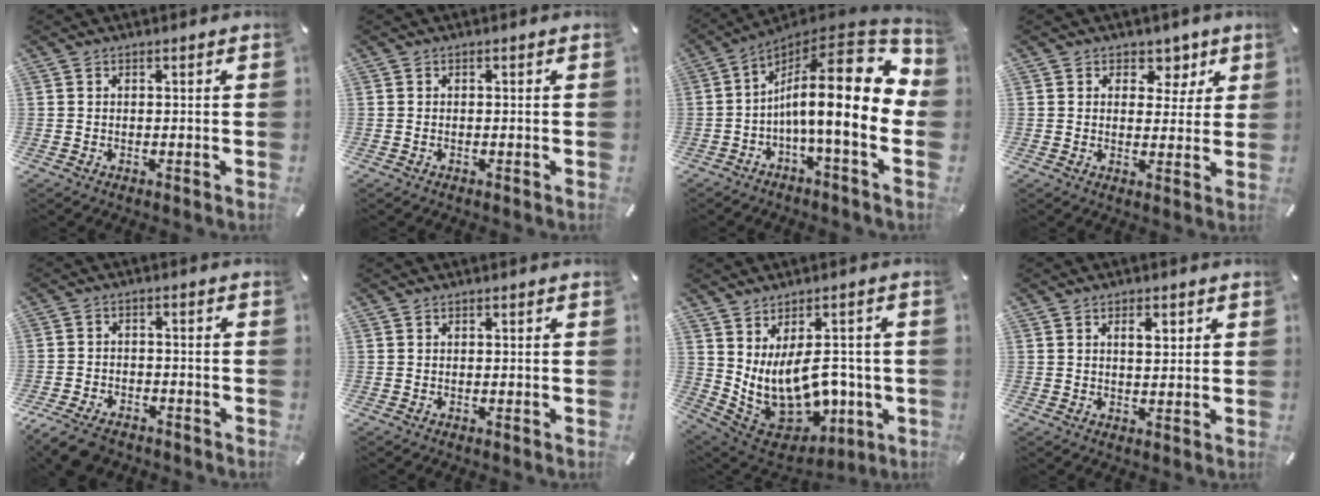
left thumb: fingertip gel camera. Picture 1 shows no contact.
{"total": 0.6, "force": [-0.3, 0.1, 0.5], "torque": [-0.011, -0.003, -0.005]}
{"total": 19.8, "force": [-0.1, 4.8, 19.2], "torque": [-0.323, -0.034, -0.015]}
{"total": 5.6, "force": [2.6, 4.6, 1.8], "torque": [0.001, -0.022, 0.036]}
{"total": 6.4, "force": [-5.1, 2.9, 2.5], "torque": [-0.058, 0.019, -0.098]}
{"total": 0.0}
{"total": 15.2, "force": [1.5, 10.3, 11.0], "torque": [-0.200, -0.039, 0.042]}
{"total": 3.4, "force": [1.3, 1.8, 2.6], "torque": [-0.032, -0.003, 0.014]}